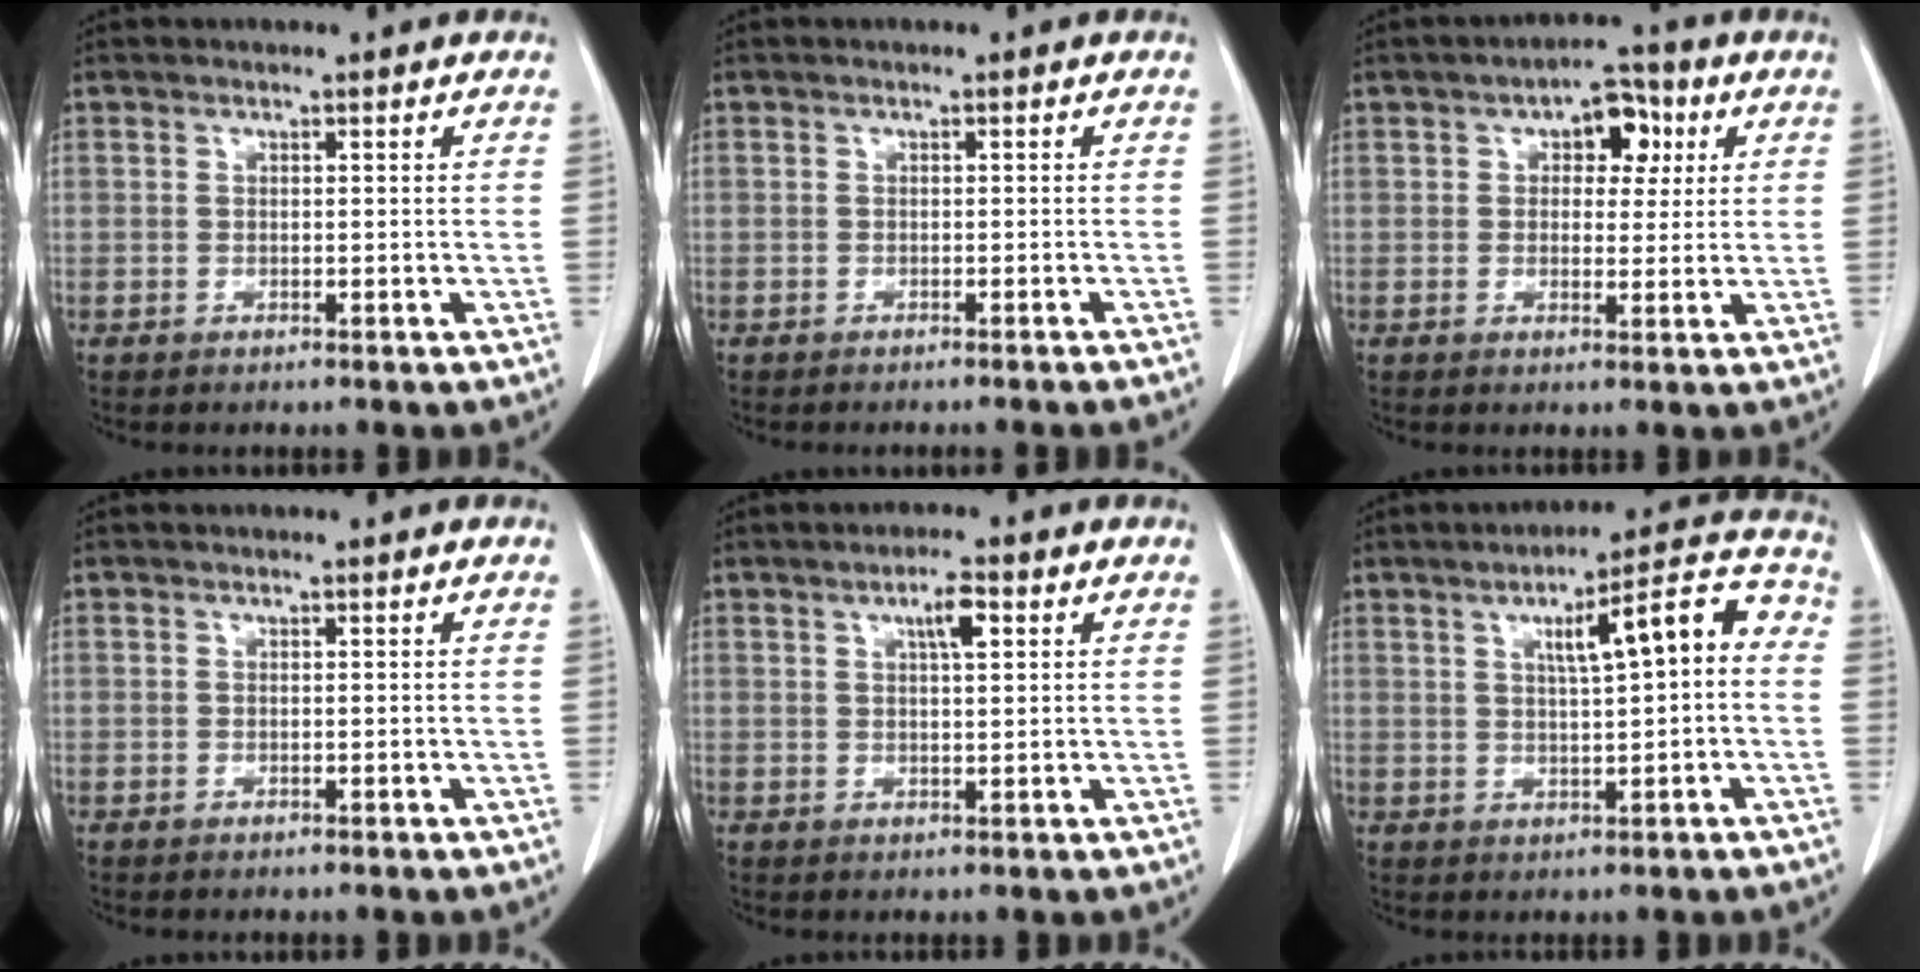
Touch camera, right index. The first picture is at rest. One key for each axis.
{"total": 3.4, "fx": -3.1, "fy": -0.8, "fz": 1.1, "tx": -0.006, "ty": 0.001, "tz": -0.036}
{"total": 6.2, "fx": 2.2, "fy": 3.6, "fz": 4.6, "tx": -0.057, "ty": 0.022, "tz": 0.028}
{"total": 0.0}
{"total": 3.6, "fx": 1.5, "fy": 0.7, "fz": 3.2, "tx": -0.055, "ty": 0.002, "tz": 0.025}
{"total": 10.0, "fx": 1.6, "fy": 2.0, "fz": 9.7, "tx": -0.133, "ty": 0.035, "tz": 0.019}